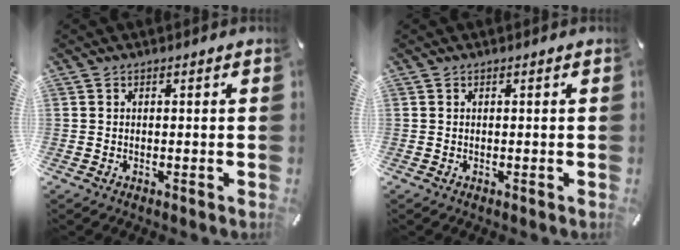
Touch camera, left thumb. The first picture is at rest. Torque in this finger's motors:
{"motor_torque": [-0.01, -0.01, 0.02, -0.02, 0.00]}